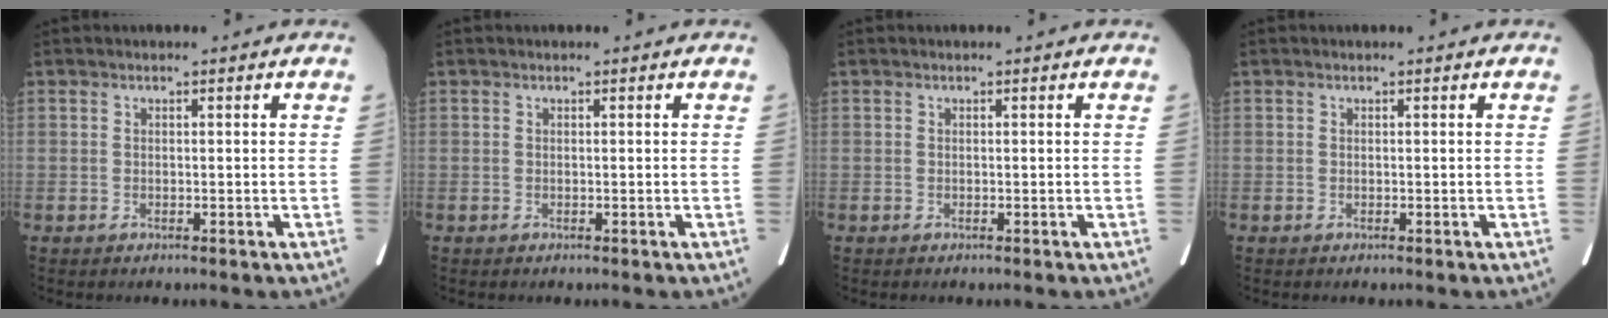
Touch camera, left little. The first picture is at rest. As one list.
[{"total": 0.0}, {"total": 0.0}, {"total": 0.0}]